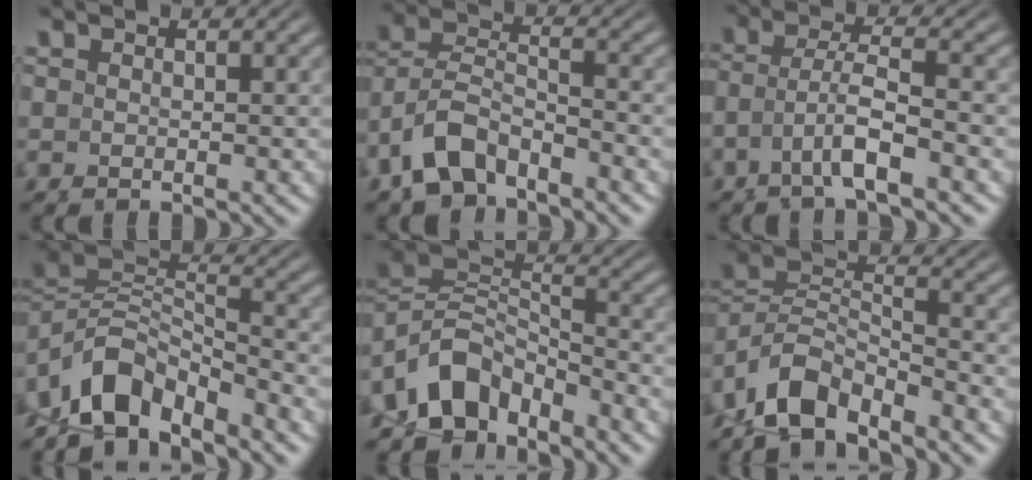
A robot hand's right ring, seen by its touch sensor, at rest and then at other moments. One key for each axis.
{"total": 3.5, "fx": -2.0, "fy": 2.5, "fz": 1.5, "tx": -0.052, "ty": -0.013, "tz": -0.029}
{"total": 3.2, "fx": -0.5, "fy": 2.0, "fz": 2.5, "tx": -0.066, "ty": -0.012, "tz": 0.000}
{"total": 6.7, "fx": -1.7, "fy": 5.1, "fz": 4.0, "tx": -0.084, "ty": -0.012, "tz": -0.029}
{"total": 7.6, "fx": -1.9, "fy": 6.1, "fz": 4.2, "tx": -0.089, "ty": -0.017, "tz": -0.035}
{"total": 5.1, "fx": -1.9, "fy": 3.8, "fz": 2.8, "tx": -0.065, "ty": -0.015, "tz": -0.030}